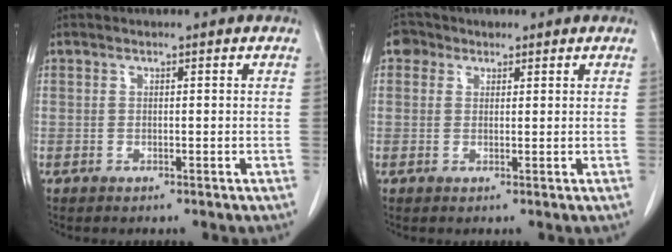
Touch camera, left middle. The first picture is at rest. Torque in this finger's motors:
{"motor_torque": [0.08, -0.08, -0.02, 0.00]}